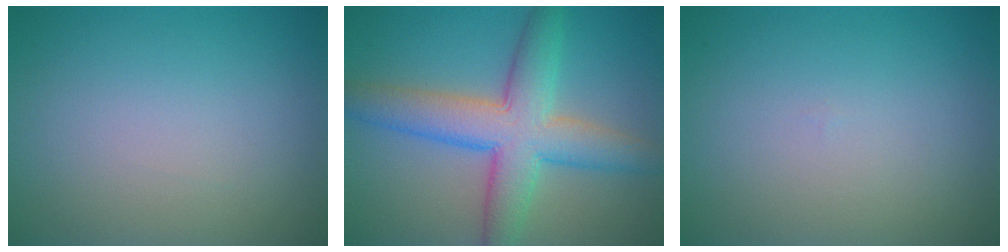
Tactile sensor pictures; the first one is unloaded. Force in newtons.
{"total": 7.6, "press": 7.6, "slide": 0.2}
{"total": 0.0}